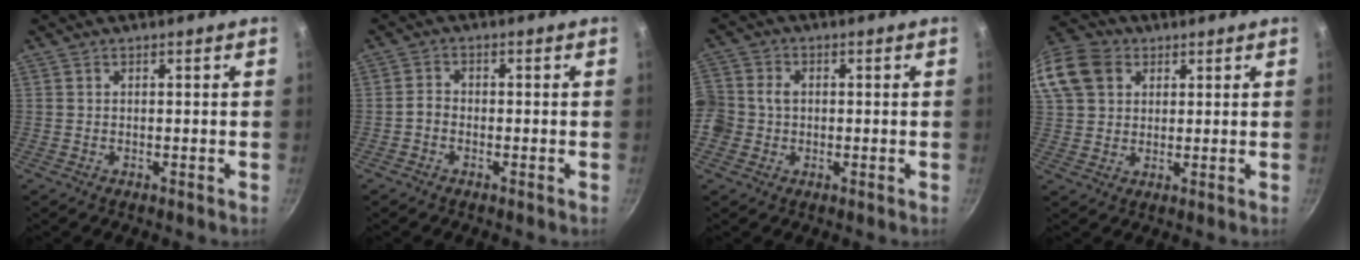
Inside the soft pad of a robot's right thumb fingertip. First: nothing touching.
{"total": 1.9, "force": [-1.1, 1.3, 0.8], "torque": [-0.015, 0.016, -0.026]}
{"total": 10.0, "force": [-0.7, 8.9, 4.4], "torque": [-0.100, 0.030, -0.026]}
{"total": 18.9, "force": [7.0, 14.8, 9.4], "torque": [-0.223, 0.041, 0.127]}